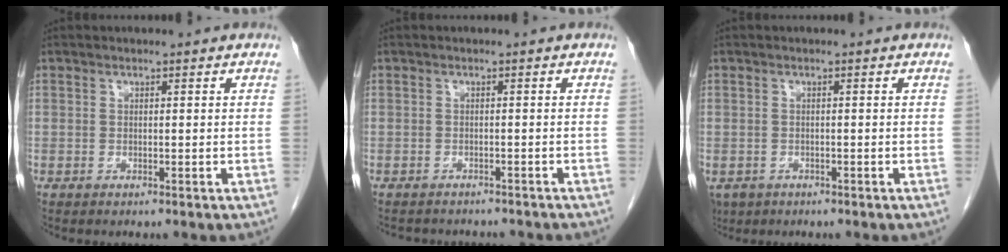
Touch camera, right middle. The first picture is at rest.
{"total": 7.4, "force": [-6.7, 2.3, 2.1], "torque": [-0.030, 0.001, -0.078]}
{"total": 4.5, "force": [-2.7, 3.3, 1.5], "torque": [-0.032, -0.003, -0.040]}